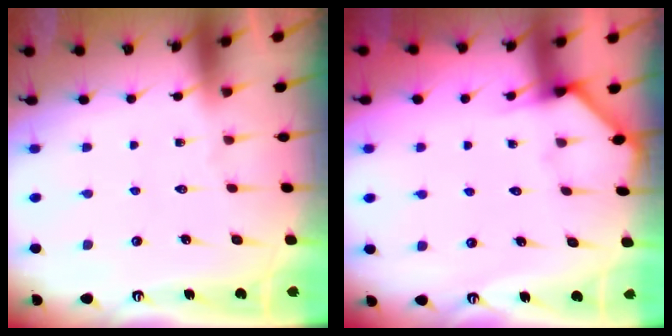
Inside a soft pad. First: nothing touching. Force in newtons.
{"total": 2.6, "press": 2.6, "slide": 0.2}